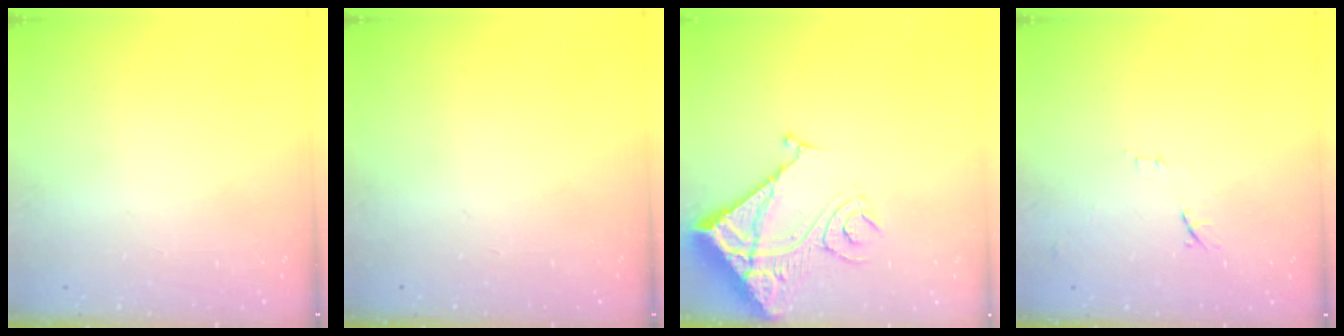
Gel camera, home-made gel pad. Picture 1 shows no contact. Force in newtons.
{"total": 0.0}
{"total": 13.7, "press": 13.6, "slide": 1.6}
{"total": 7.5, "press": 7.5, "slide": 0.8}